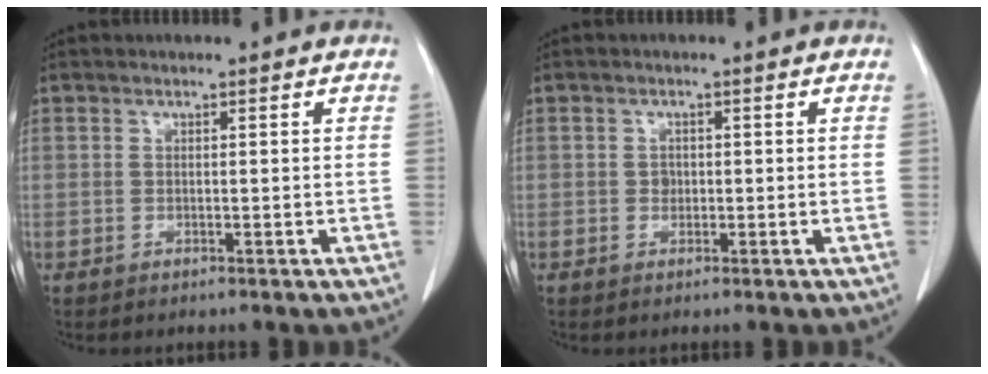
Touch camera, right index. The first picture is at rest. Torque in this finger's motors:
{"motor_torque": [0.14, 0.00, 0.00, 0.02]}